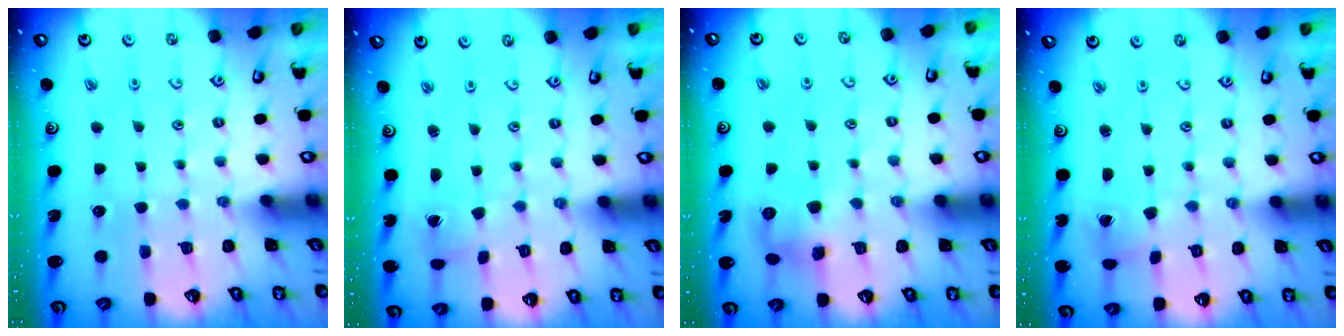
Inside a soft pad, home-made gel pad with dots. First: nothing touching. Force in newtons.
{"total": 0.5, "press": 0.5, "slide": 0.1}
{"total": 7.8, "press": 7.8, "slide": 0.5}
{"total": 1.6, "press": 1.5, "slide": 0.3}